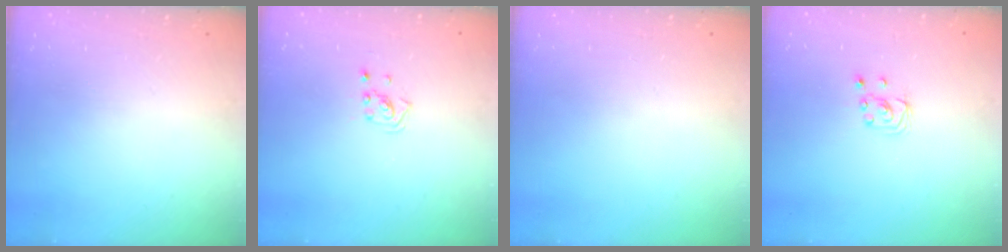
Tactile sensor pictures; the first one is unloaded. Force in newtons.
{"total": 1.9, "press": 1.9, "slide": 0.1}
{"total": 0.0}
{"total": 3.0, "press": 3.0, "slide": 0.2}